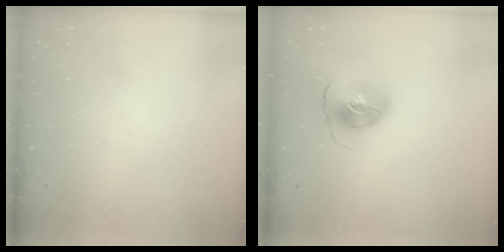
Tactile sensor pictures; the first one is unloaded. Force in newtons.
{"total": 8.7, "press": 8.7, "slide": 1.1}